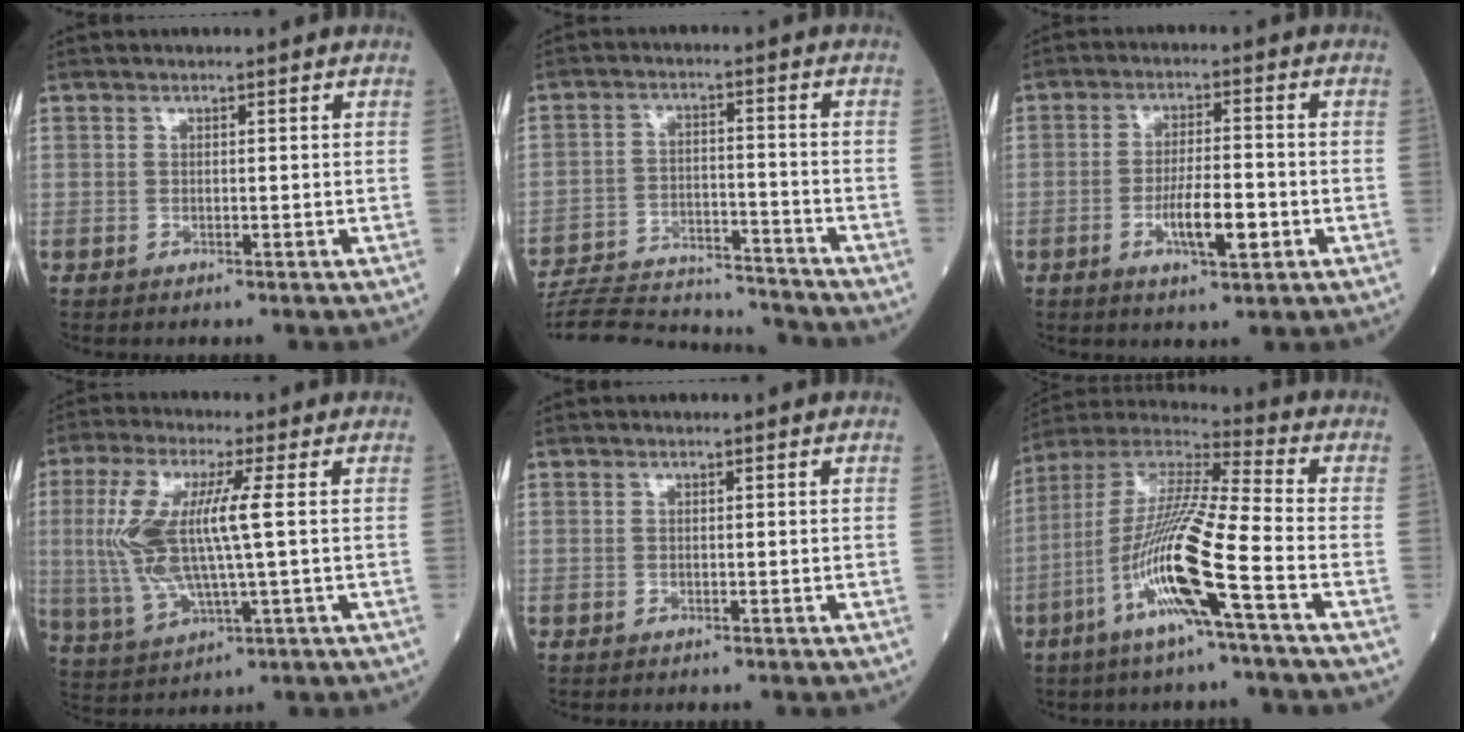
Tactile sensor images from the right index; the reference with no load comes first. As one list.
[{"total": 18.0, "force": [-17.4, 2.1, 4.0], "torque": [-0.093, -0.004, -0.257]}, {"total": 6.6, "force": [-2.2, 1.3, 6.0], "torque": [-0.109, -0.003, -0.037]}, {"total": 11.9, "force": [1.2, 1.8, 11.6], "torque": [-0.267, 0.008, 0.024]}, {"total": 0.0}, {"total": 15.7, "force": [-6.0, -0.2, 14.6], "torque": [-0.299, -0.006, -0.122]}]